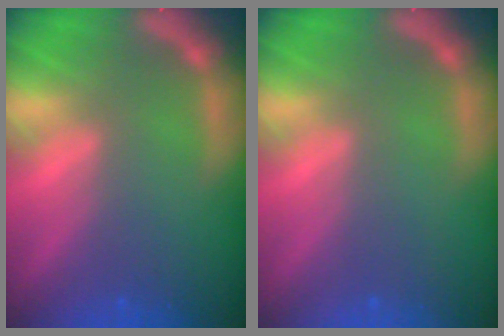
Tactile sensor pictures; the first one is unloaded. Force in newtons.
{"total": 0.0}